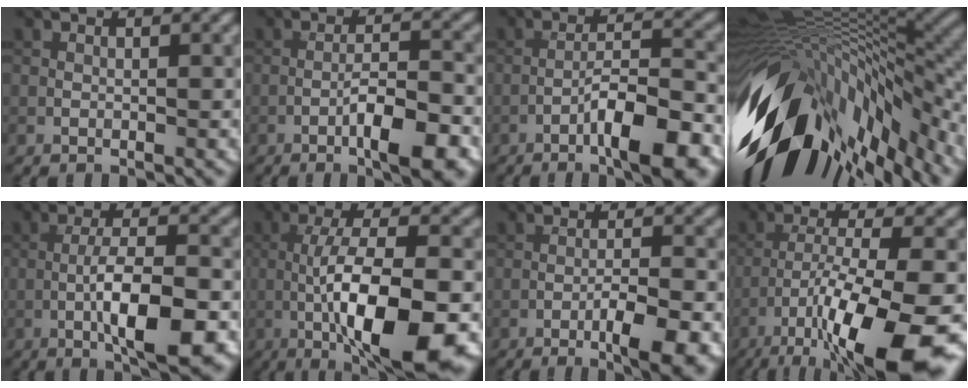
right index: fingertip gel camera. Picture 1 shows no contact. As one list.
[{"total": 6.3, "force": [-3.1, 1.3, 5.3], "torque": [-0.087, 0.009, -0.050]}, {"total": 7.9, "force": [-4.4, 1.5, 6.5], "torque": [-0.102, 0.017, -0.069]}, {"total": 16.3, "force": [-4.2, 6.5, 14.3], "torque": [-0.258, -0.005, -0.073]}, {"total": 8.2, "force": [-2.7, 2.0, 7.5], "torque": [-0.123, 0.005, -0.048]}, {"total": 11.6, "force": [-3.5, 3.1, 10.7], "torque": [-0.177, 0.002, -0.062]}, {"total": 5.5, "force": [-2.8, 0.9, 4.6], "torque": [-0.074, 0.005, -0.044]}, {"total": 12.6, "force": [-6.7, 2.4, 10.4], "torque": [-0.172, -0.012, -0.112]}]